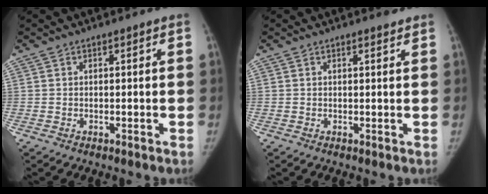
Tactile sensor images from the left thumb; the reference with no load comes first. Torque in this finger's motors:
{"motor_torque": [0.49, 0.02, 0.12, 0.07, 0.03]}